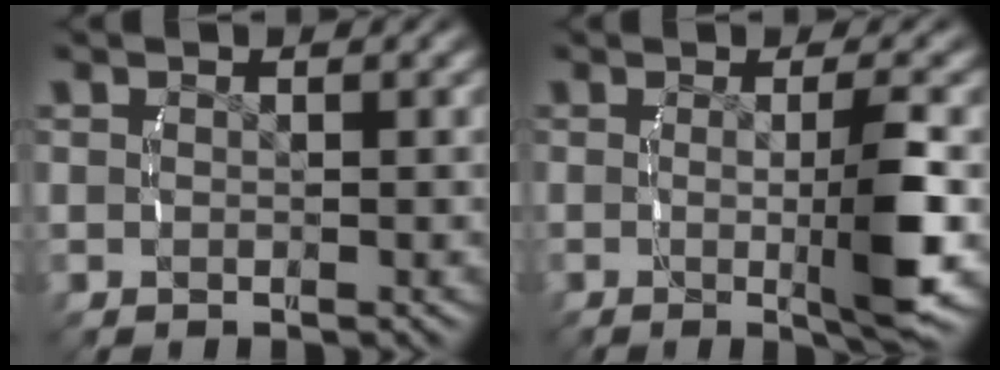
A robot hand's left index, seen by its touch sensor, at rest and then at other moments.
{"total": 5.3, "force": [-0.8, 0.2, 5.2], "torque": [-0.081, -0.014, -0.011]}